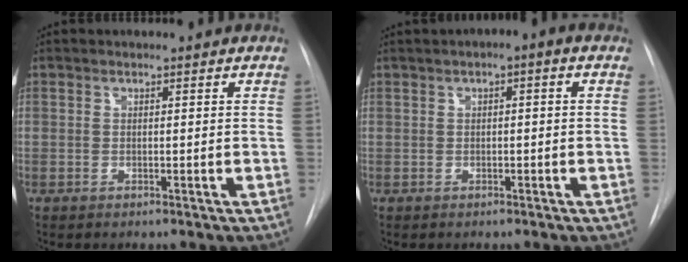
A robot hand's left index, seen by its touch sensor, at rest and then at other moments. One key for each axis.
{"total": 2.7, "fx": 0.9, "fy": 0.5, "fz": 2.5, "tx": -0.033, "ty": 0.014, "tz": 0.010}